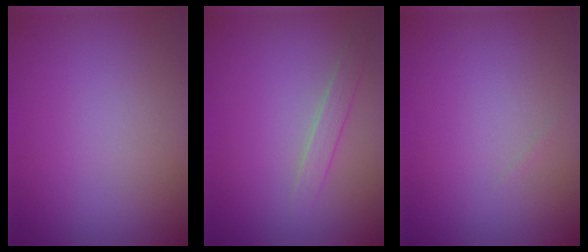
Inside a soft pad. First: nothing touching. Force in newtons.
{"total": 1.5, "press": 1.5, "slide": 0.1}
{"total": 0.0}